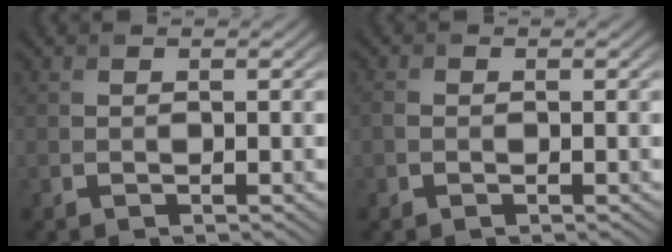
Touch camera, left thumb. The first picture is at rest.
{"total": 0.9, "force": [-0.3, 0.7, 0.5], "torque": [-0.014, -0.003, -0.010]}